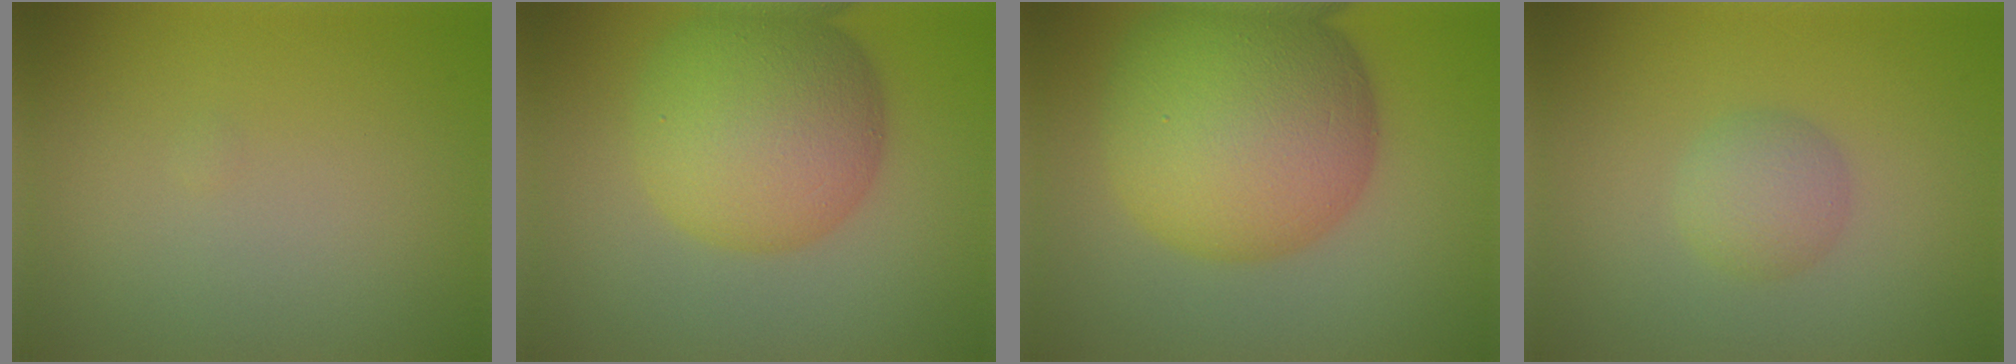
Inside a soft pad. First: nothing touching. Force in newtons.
{"total": 10.0, "press": 10.0, "slide": 0.3}
{"total": 14.3, "press": 14.3, "slide": 0.4}
{"total": 2.5, "press": 2.5, "slide": 0.1}